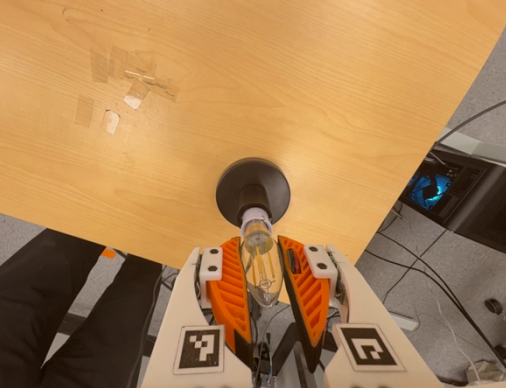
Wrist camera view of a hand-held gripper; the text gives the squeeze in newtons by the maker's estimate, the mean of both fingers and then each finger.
{"total": 11.7, "left": 11.8, "right": 11.7}